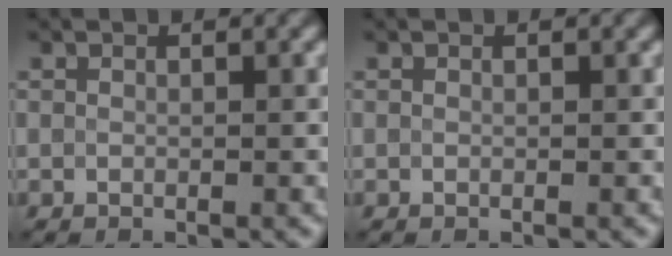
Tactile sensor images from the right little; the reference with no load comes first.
{"total": 0.0}